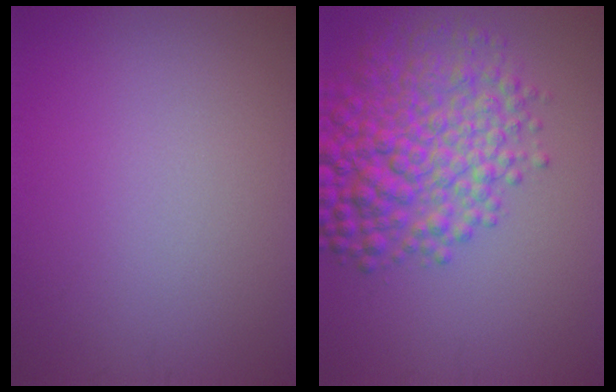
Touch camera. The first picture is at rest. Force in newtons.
{"total": 8.1, "press": 8.1, "slide": 0.2}